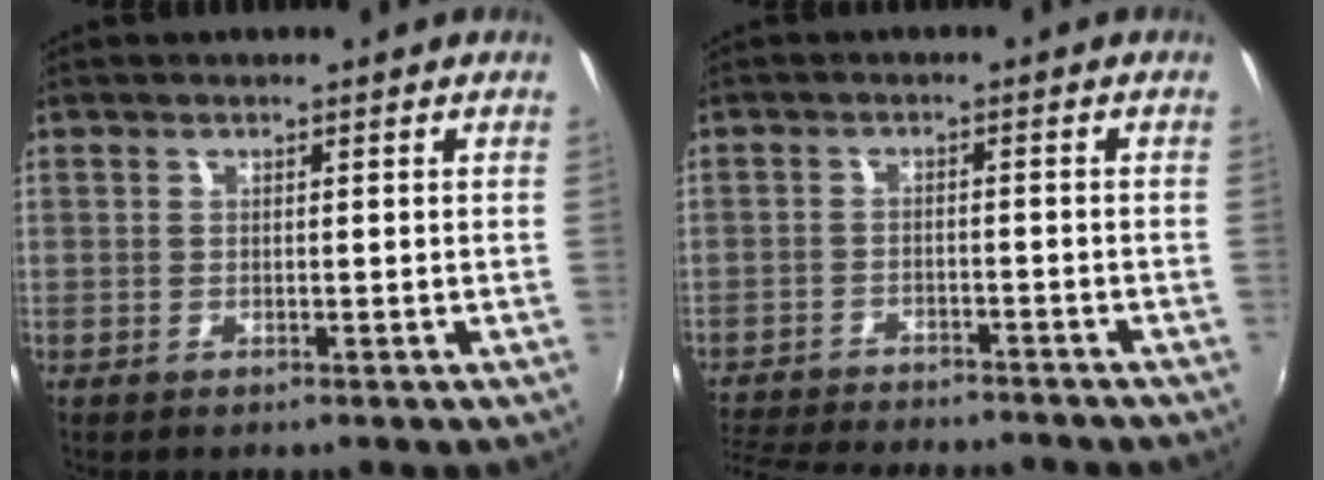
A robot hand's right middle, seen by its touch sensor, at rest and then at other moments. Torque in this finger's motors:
{"motor_torque": [0.96, -1.18, 0.30, 0.10]}